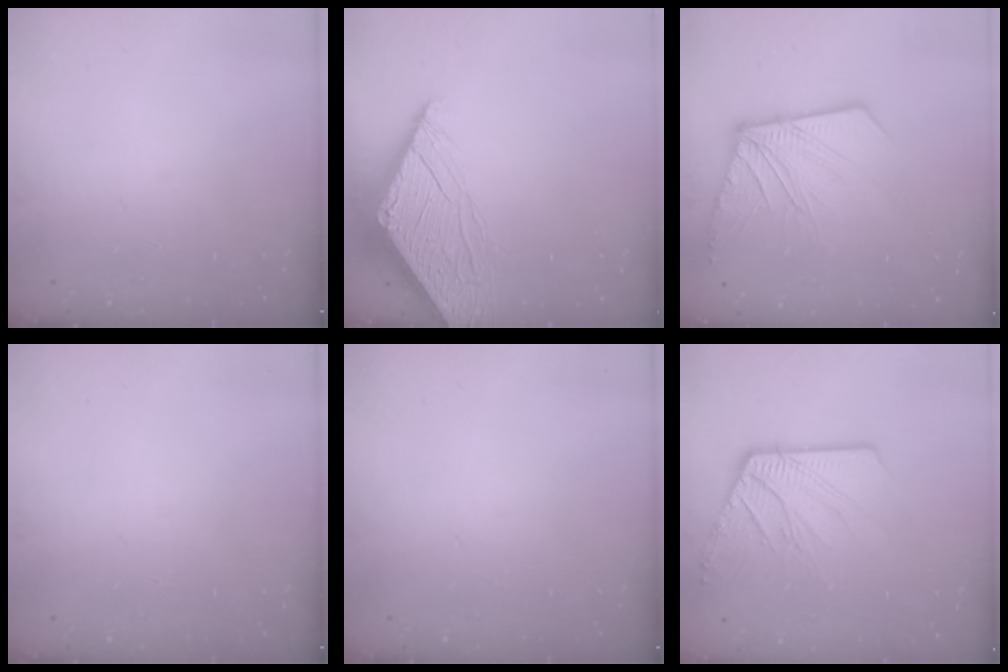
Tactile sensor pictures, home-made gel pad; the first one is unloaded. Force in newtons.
{"total": 8.1, "press": 8.0, "slide": 0.8}
{"total": 12.5, "press": 12.4, "slide": 1.7}
{"total": 0.0}
{"total": 0.0}
{"total": 11.3, "press": 11.3, "slide": 1.1}